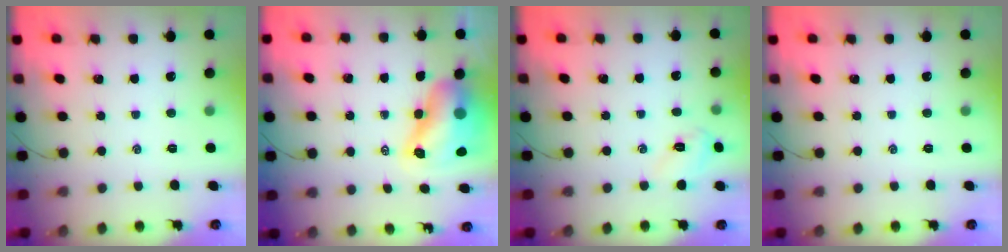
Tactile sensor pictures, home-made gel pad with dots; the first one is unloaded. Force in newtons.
{"total": 10.7, "press": 10.0, "slide": 3.7}
{"total": 3.9, "press": 3.8, "slide": 1.0}
{"total": 0.0}